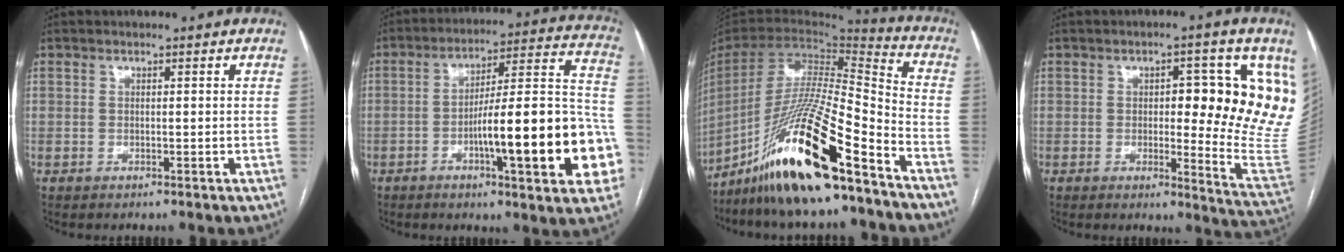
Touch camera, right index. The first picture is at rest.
{"total": 21.4, "force": [-6.3, 2.9, 20.3], "torque": [-0.224, 0.026, -0.082]}
{"total": 22.6, "force": [-15.3, 1.8, 16.5], "torque": [-0.327, -0.031, -0.277]}
{"total": 15.4, "force": [3.6, 3.9, 14.5], "torque": [-0.137, 0.003, 0.041]}